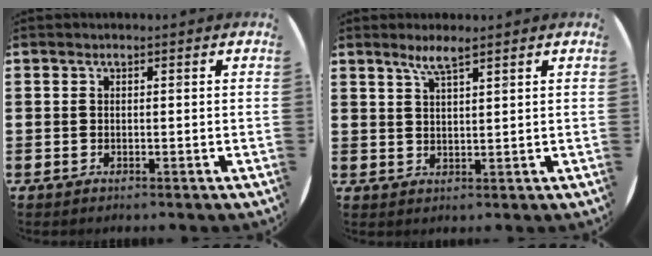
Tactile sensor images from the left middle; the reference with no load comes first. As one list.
[{"total": 3.2, "force": [2.5, 0.2, 1.9], "torque": [-0.042, 0.004, 0.045]}]